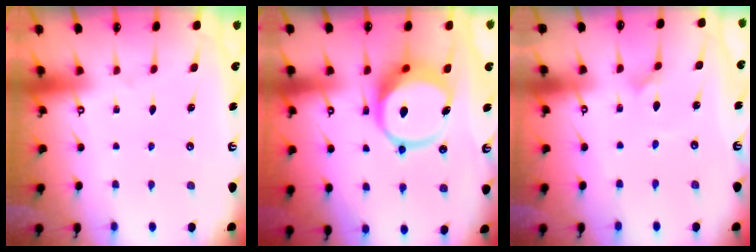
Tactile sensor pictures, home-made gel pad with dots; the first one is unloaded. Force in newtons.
{"total": 12.4, "press": 12.3, "slide": 1.7}
{"total": 1.5, "press": 1.5, "slide": 0.1}